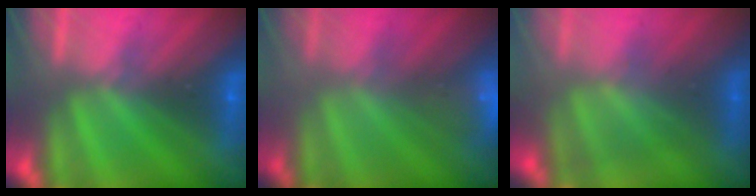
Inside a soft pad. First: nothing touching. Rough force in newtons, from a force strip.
{"total": 2.3}
{"total": 3.4}